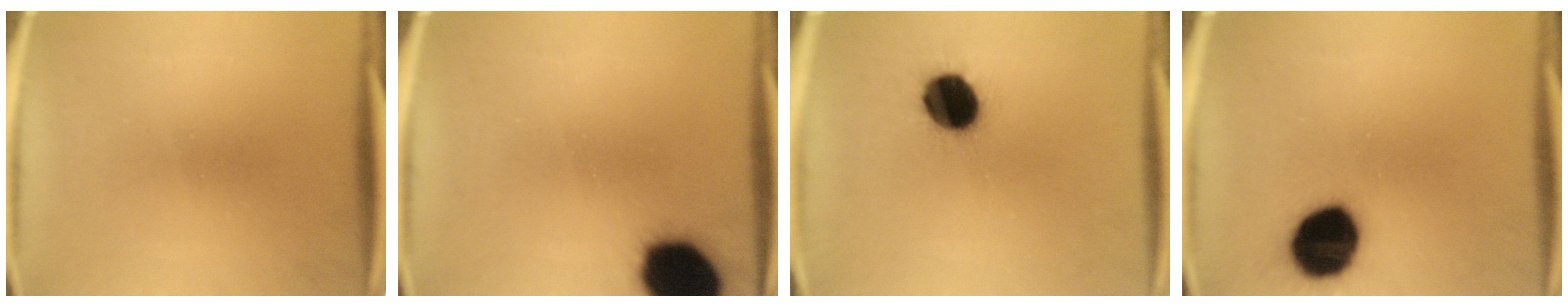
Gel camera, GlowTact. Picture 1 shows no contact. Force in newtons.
{"total": 18.6}
{"total": 12.2}
{"total": 16.4}